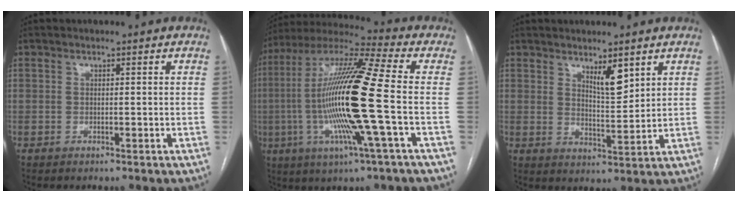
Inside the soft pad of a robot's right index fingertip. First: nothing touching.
{"total": 19.8, "force": [-3.1, -0.2, 19.5], "torque": [-0.394, -0.005, -0.071]}
{"total": 4.9, "force": [3.1, 1.1, 3.6], "torque": [-0.066, -0.012, 0.058]}